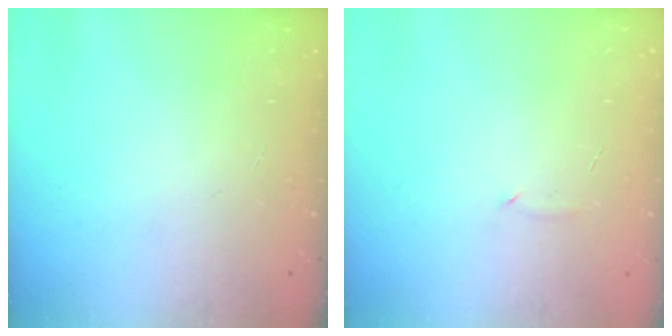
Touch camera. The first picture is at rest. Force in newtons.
{"total": 5.0, "press": 4.9, "slide": 1.1}